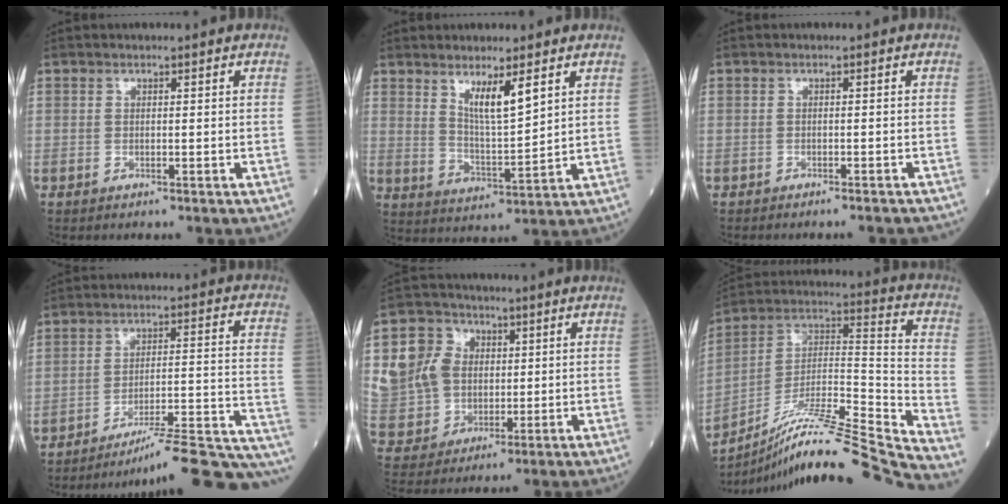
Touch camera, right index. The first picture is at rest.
{"total": 6.7, "force": [3.8, 0.6, 5.6], "torque": [-0.103, -0.015, 0.074]}
{"total": 3.8, "force": [-3.6, 0.6, 1.1], "torque": [-0.012, -0.008, -0.043]}
{"total": 20.2, "force": [-18.2, -0.6, 8.7], "torque": [-0.057, 0.019, -0.252]}
{"total": 11.5, "force": [2.6, 10.3, 4.3], "torque": [-0.123, 0.031, 0.062]}
{"total": 22.3, "force": [-19.6, -1.9, 10.3], "torque": [-0.167, 0.012, -0.331]}